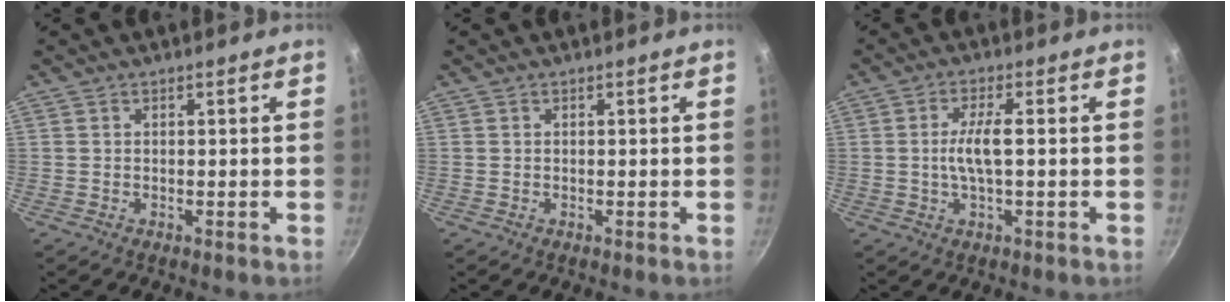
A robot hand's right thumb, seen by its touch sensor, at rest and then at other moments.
{"total": 0.0}
{"total": 5.3, "force": [-0.1, 1.2, 5.1], "torque": [-0.109, 0.010, -0.004]}